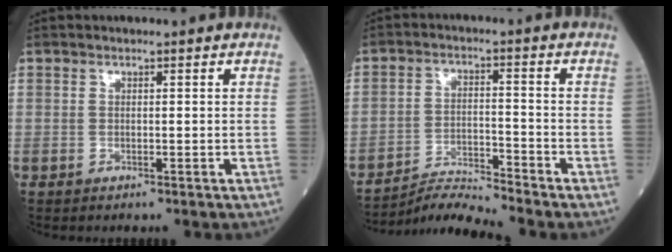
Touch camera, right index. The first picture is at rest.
{"total": 6.2, "force": [-5.8, -2.1, -0.2], "torque": [-0.010, -0.007, -0.105]}